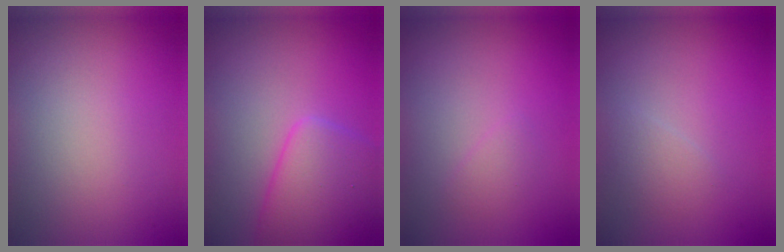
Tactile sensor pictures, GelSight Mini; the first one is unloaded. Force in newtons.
{"total": 5.1, "press": 5.1, "slide": 0.2}
{"total": 0.9, "press": 0.9, "slide": 0.0}
{"total": 1.3, "press": 1.3, "slide": 0.0}